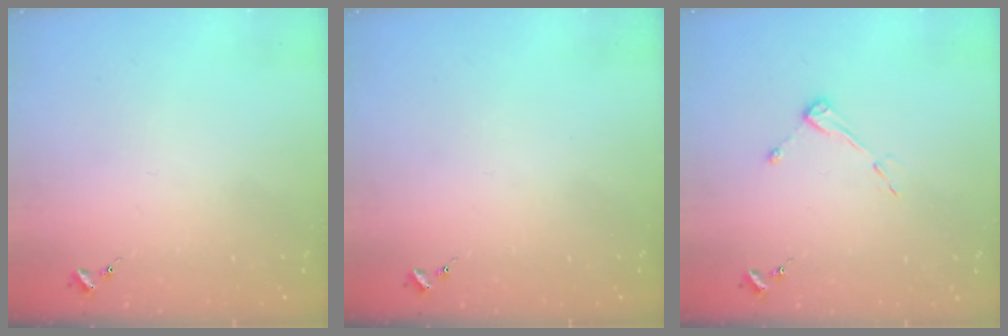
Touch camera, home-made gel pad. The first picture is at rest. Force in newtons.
{"total": 0.0}
{"total": 4.2, "press": 4.2, "slide": 0.6}